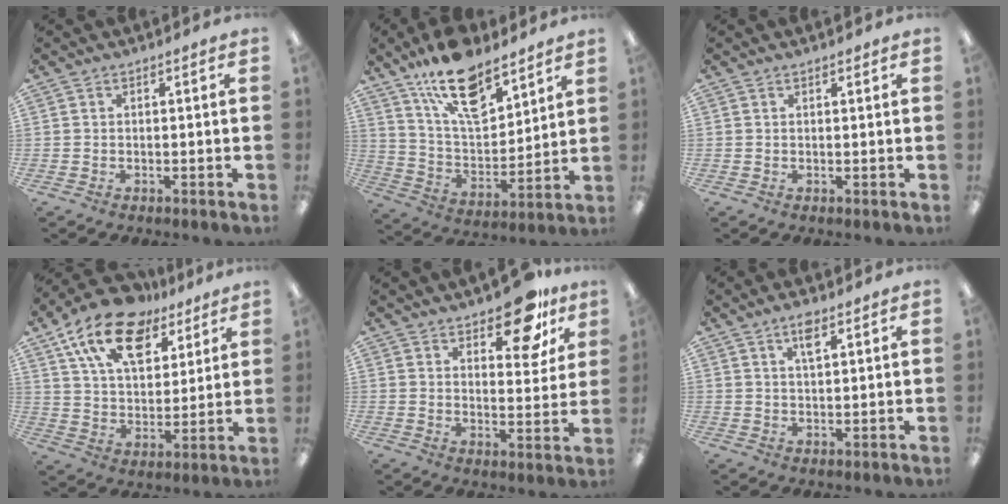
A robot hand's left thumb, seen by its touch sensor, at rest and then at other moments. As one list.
[{"total": 17.6, "force": [12.6, 7.6, 9.7], "torque": [-0.166, -0.068, 0.221]}, {"total": 0.6, "force": [0.5, 0.2, 0.3], "torque": [-0.006, 0.001, 0.009]}, {"total": 17.6, "force": [11.1, 9.6, 9.6], "torque": [-0.168, -0.050, 0.200]}, {"total": 13.6, "force": [9.6, 5.8, 7.6], "torque": [-0.084, -0.060, 0.162]}, {"total": 4.3, "force": [2.7, 1.4, 3.0], "torque": [-0.051, -0.003, 0.044]}]